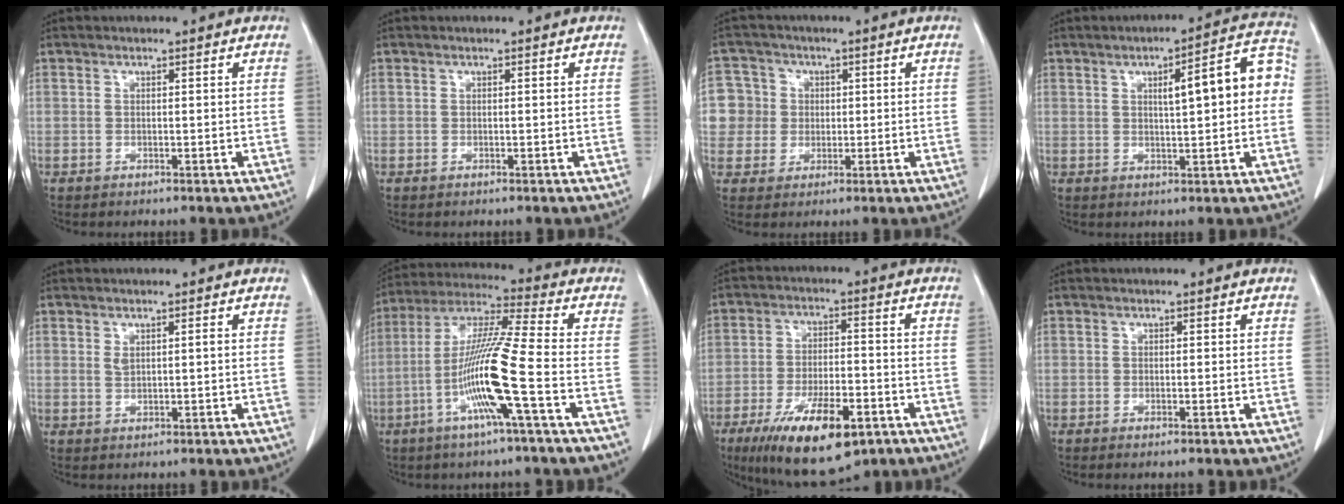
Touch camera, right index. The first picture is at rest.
{"total": 0.0}
{"total": 7.0, "force": [0.7, 7.0, 0.3], "torque": [-0.008, 0.025, 0.017]}
{"total": 9.8, "force": [1.2, 2.0, 9.6], "torque": [-0.126, 0.032, 0.015]}
{"total": 1.3, "force": [0.4, 0.3, 1.2], "torque": [-0.024, 0.001, 0.011]}
{"total": 13.7, "force": [-4.4, -1.1, 12.9], "torque": [-0.258, -0.004, -0.094]}
{"total": 14.9, "force": [-8.3, 4.8, 11.3], "torque": [-0.201, -0.016, -0.132]}
{"total": 0.5, "force": [-0.3, 0.0, 0.4], "torque": [-0.008, -0.001, -0.005]}